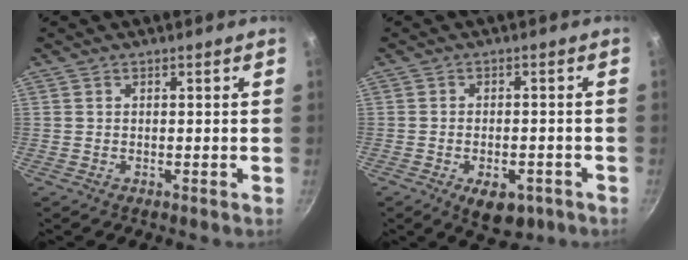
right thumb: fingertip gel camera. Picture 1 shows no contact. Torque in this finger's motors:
{"motor_torque": [-0.15, 0.27, 0.26, 0.43, 0.15]}